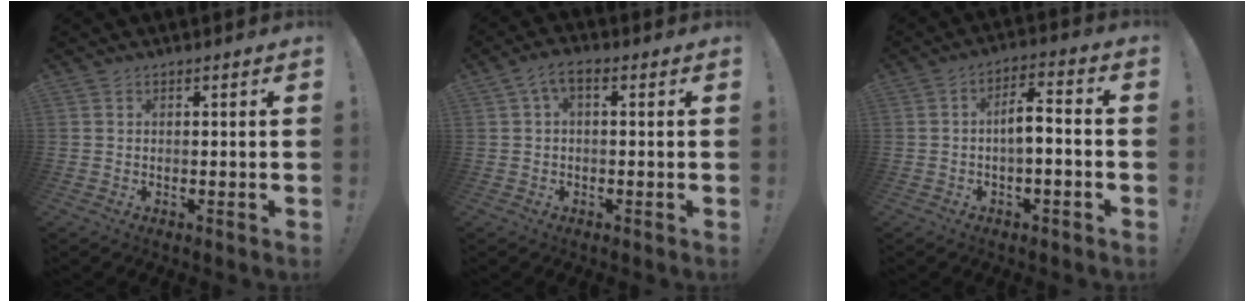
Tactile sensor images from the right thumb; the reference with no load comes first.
{"total": 3.9, "force": [0.4, 1.7, 3.5], "torque": [-0.071, 0.006, 0.010]}
{"total": 6.9, "force": [-1.2, 2.4, 6.3], "torque": [-0.101, 0.009, -0.025]}